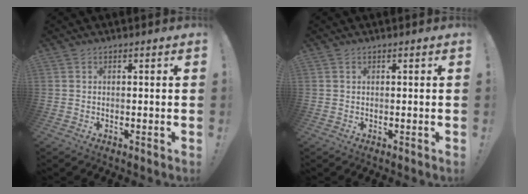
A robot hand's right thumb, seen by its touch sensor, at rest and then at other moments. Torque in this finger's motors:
{"motor_torque": [-0.35, -0.17, -0.32, 0.20, 0.00]}